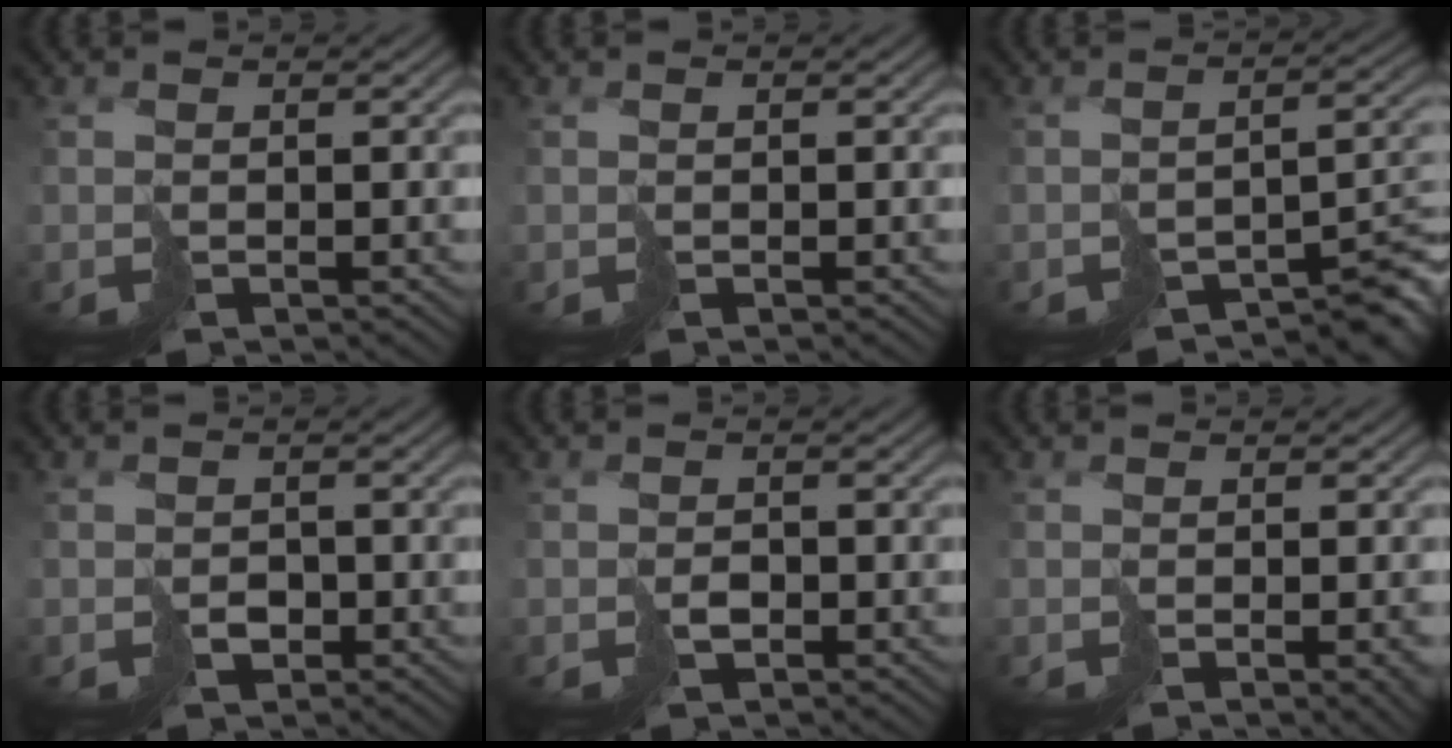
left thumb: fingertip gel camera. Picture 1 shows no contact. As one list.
[{"total": 0.0}, {"total": 7.1, "force": [-5.1, 2.2, 4.5], "torque": [-0.054, -0.011, -0.078]}, {"total": 1.5, "force": [-0.6, 1.3, 0.7], "torque": [-0.008, -0.003, -0.009]}, {"total": 1.1, "force": [-0.4, 0.8, 0.6], "torque": [-0.008, 0.000, -0.006]}, {"total": 2.8, "force": [-1.2, 0.7, 2.4], "torque": [-0.036, -0.005, -0.014]}]